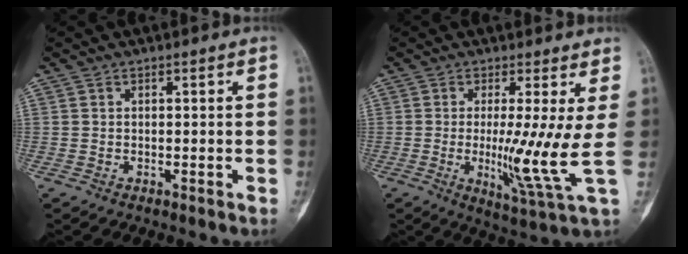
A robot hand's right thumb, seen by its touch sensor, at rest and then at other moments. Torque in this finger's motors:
{"motor_torque": [1.62, 1.59, 0.73, 0.11, 0.21]}